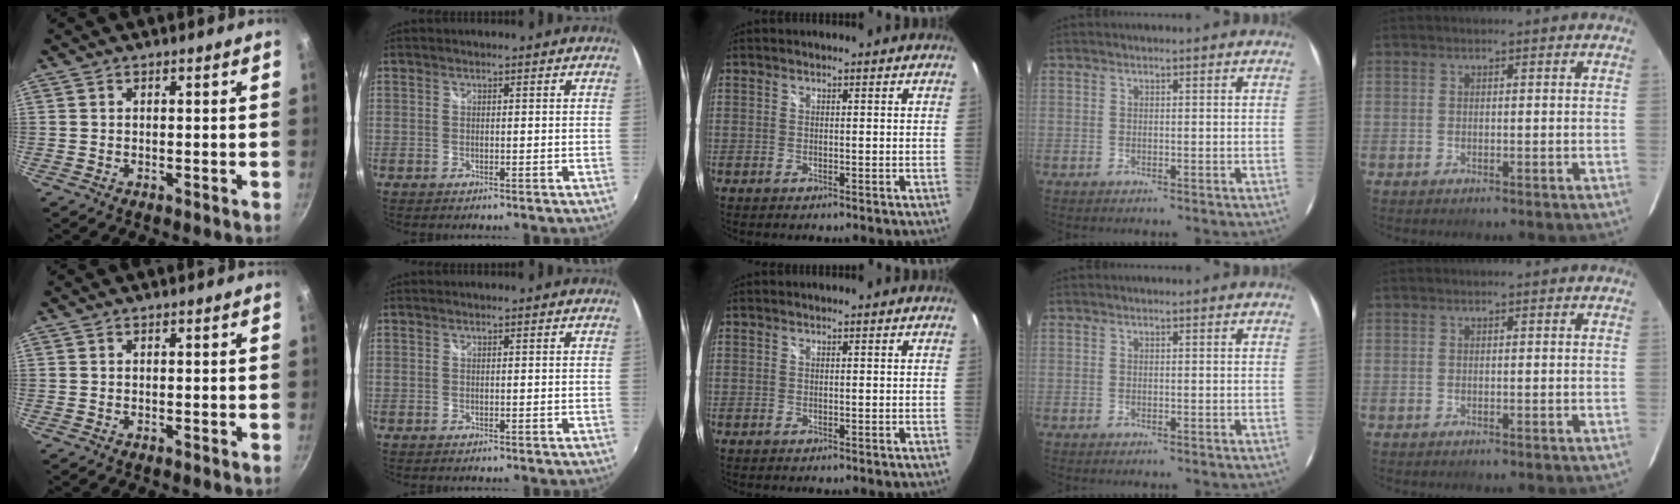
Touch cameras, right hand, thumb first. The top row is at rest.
{}